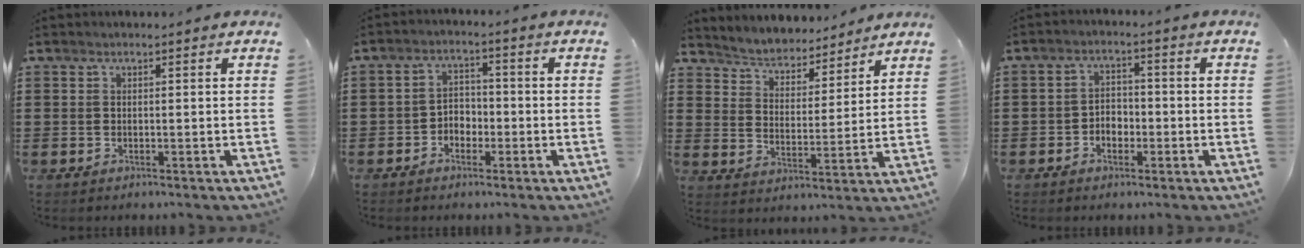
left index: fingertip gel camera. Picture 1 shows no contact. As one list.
[{"total": 2.9, "force": [-1.8, 2.0, 1.1], "torque": [-0.027, 0.009, -0.040]}, {"total": 4.2, "force": [4.2, 0.5, -0.2], "torque": [-0.023, -0.036, 0.068]}, {"total": 2.7, "force": [-1.4, 1.9, 1.3], "torque": [-0.029, 0.006, -0.031]}]